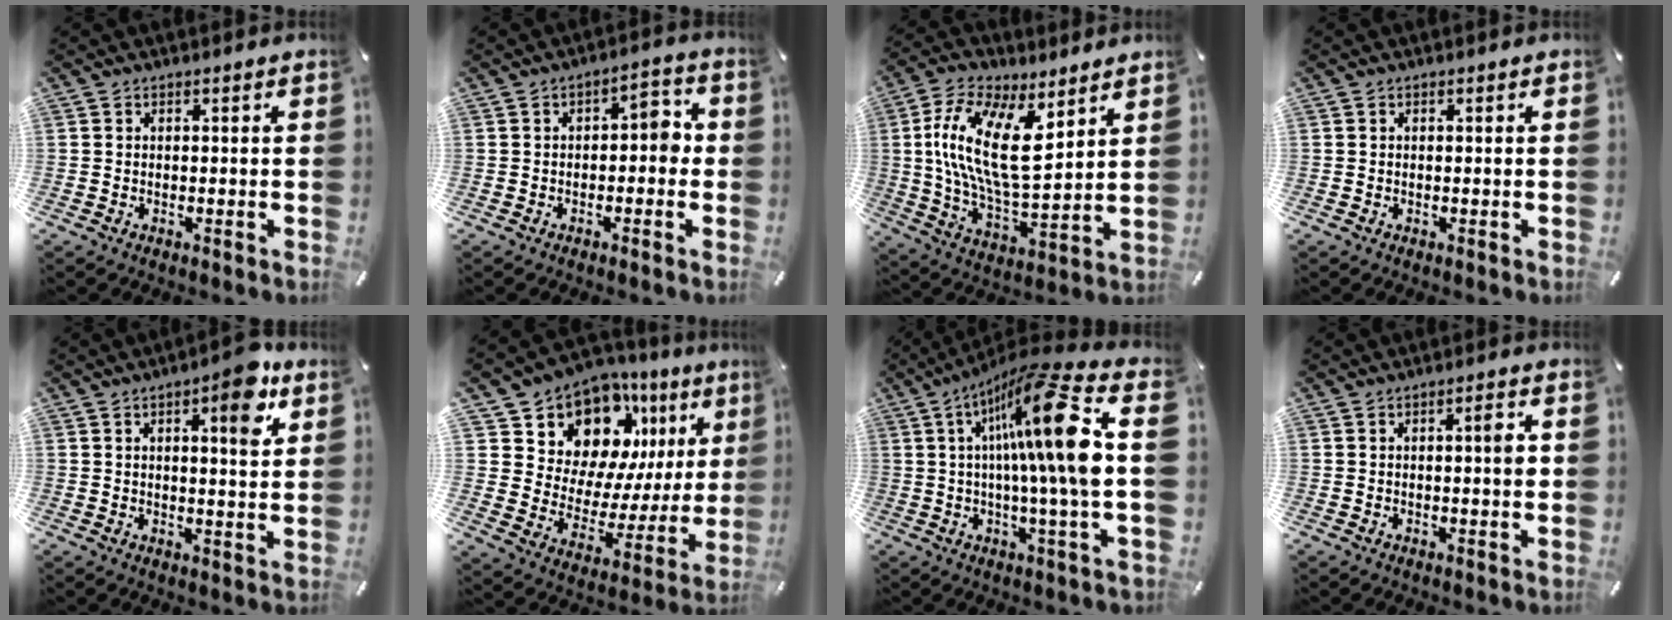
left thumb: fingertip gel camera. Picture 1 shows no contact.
{"total": 4.8, "force": [-1.1, 2.7, 3.7], "torque": [-0.046, 0.011, -0.031]}
{"total": 17.7, "force": [6.0, 7.8, 14.7], "torque": [-0.318, -0.022, 0.102]}
{"total": 0.0}
{"total": 9.1, "force": [4.3, 2.7, 7.6], "torque": [-0.089, -0.024, 0.059]}
{"total": 14.2, "force": [10.6, 8.4, 4.1], "torque": [-0.063, -0.105, 0.188]}
{"total": 20.1, "force": [4.2, 1.3, 19.6], "torque": [-0.329, -0.033, 0.042]}
{"total": 3.1, "force": [0.3, 0.4, 3.1], "torque": [-0.034, -0.008, -0.003]}